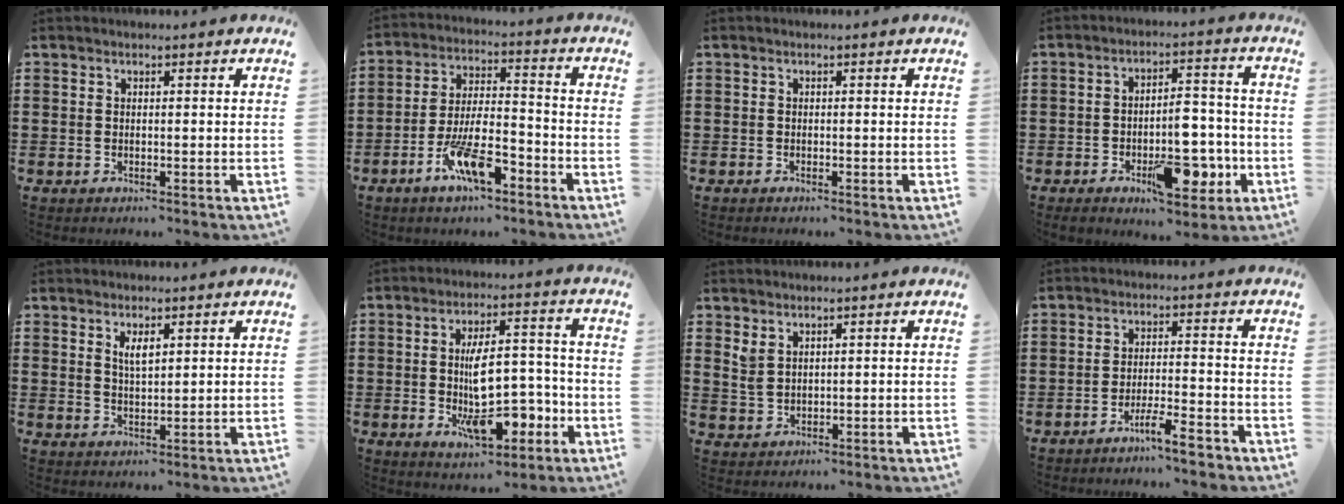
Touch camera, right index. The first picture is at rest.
{"total": 10.3, "force": [-5.6, 3.5, 8.0], "torque": [-0.161, 0.010, -0.101]}
{"total": 0.0}
{"total": 10.5, "force": [-4.1, 5.0, 8.2], "torque": [-0.090, 0.007, -0.063]}
{"total": 2.4, "force": [1.5, 0.8, 1.8], "torque": [-0.038, 0.003, 0.026]}
{"total": 11.5, "force": [-2.6, 5.4, 9.8], "torque": [-0.153, -0.004, -0.048]}
{"total": 2.6, "force": [1.9, 1.4, 1.1], "torque": [-0.027, 0.005, 0.037]}
{"total": 5.6, "force": [-4.8, 0.1, 2.9], "torque": [-0.052, -0.006, -0.088]}